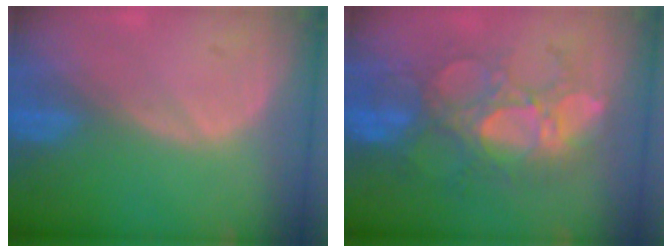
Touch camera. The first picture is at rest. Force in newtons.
{"total": 10.1, "press": 9.2, "slide": 4.0}